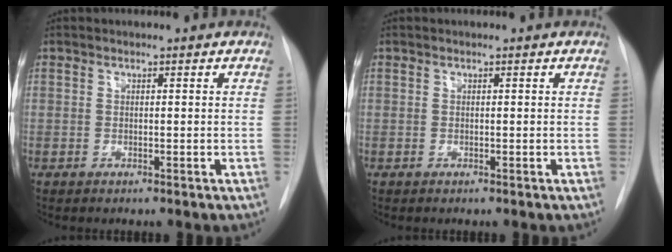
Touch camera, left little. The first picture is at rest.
{"total": 0.0}